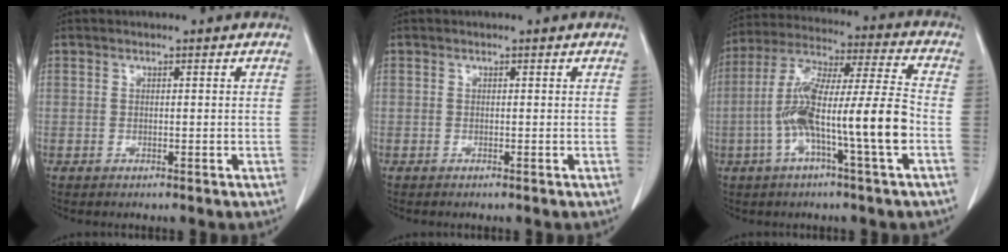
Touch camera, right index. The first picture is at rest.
{"total": 0.0}
{"total": 15.1, "force": [-4.0, 0.4, 14.6], "torque": [-0.278, 0.015, -0.075]}